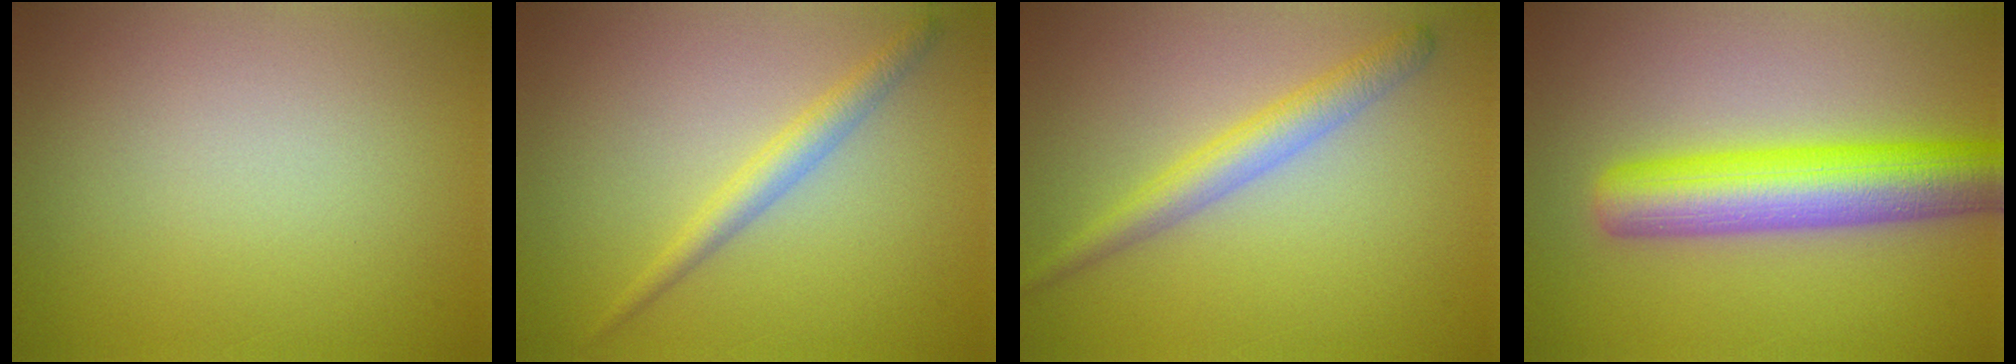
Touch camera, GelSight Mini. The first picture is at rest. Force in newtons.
{"total": 2.2, "press": 2.2, "slide": 0.1}
{"total": 3.0, "press": 3.0, "slide": 0.1}
{"total": 8.1, "press": 8.1, "slide": 0.3}